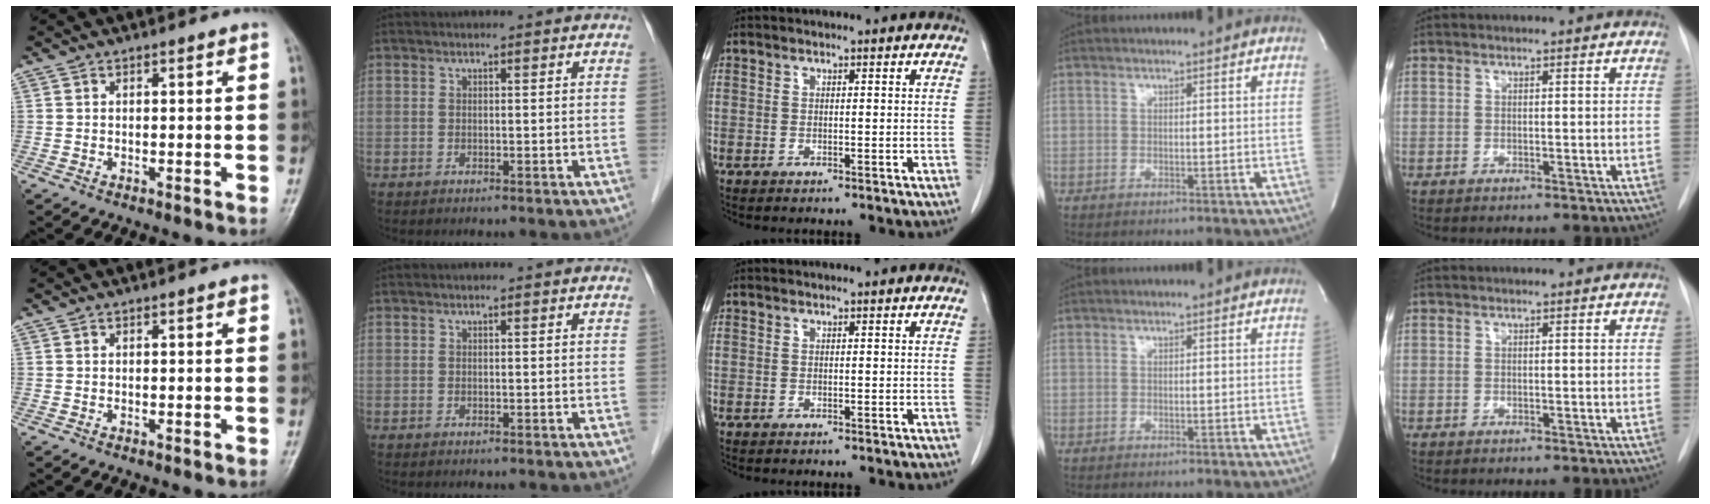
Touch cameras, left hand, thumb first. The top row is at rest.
{}